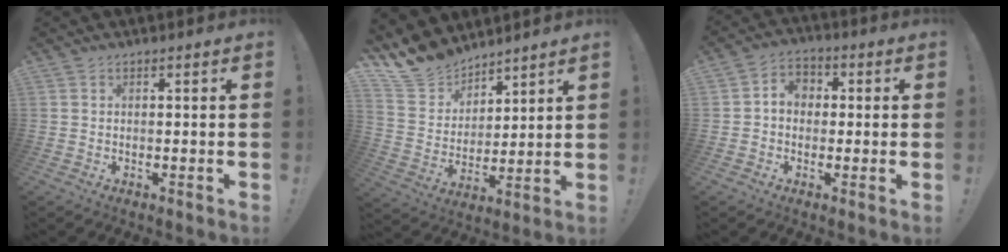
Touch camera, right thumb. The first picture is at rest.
{"total": 12.9, "force": [11.1, 6.2, 1.8], "torque": [-0.065, -0.087, 0.216]}
{"total": 5.6, "force": [-0.2, 4.6, 3.1], "torque": [-0.062, 0.019, 0.000]}